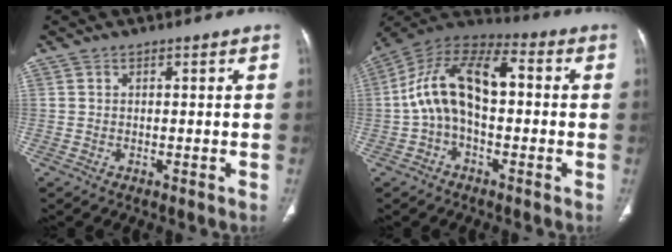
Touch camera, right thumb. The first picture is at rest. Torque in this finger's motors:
{"motor_torque": [2.24, 2.24, 0.38, -0.29, 0.40]}